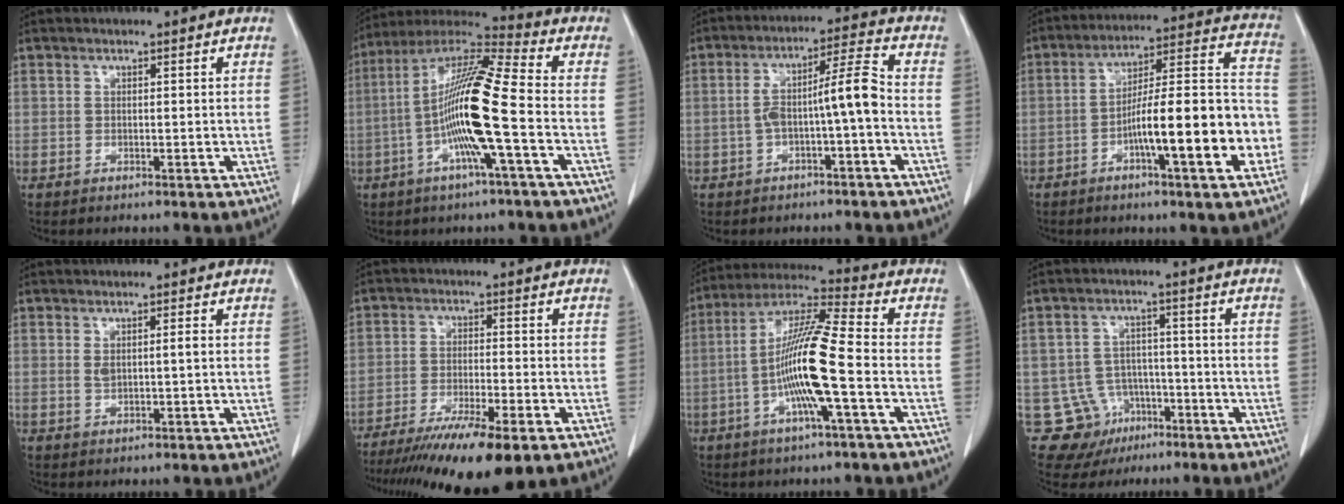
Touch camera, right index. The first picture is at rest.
{"total": 15.2, "force": [-3.1, -0.1, 14.8], "torque": [-0.285, 0.008, -0.069]}
{"total": 7.4, "force": [-1.4, 0.3, 7.3], "torque": [-0.126, 0.032, -0.019]}
{"total": 17.4, "force": [-5.6, 2.0, 16.4], "torque": [-0.230, 0.023, -0.080]}
{"total": 2.0, "force": [0.5, 0.4, 1.9], "torque": [-0.036, 0.007, 0.016]}
{"total": 14.6, "force": [-10.4, 1.6, 10.1], "torque": [-0.155, -0.035, -0.169]}
{"total": 13.3, "force": [-2.9, 0.2, 13.0], "torque": [-0.250, 0.006, -0.062]}
{"total": 9.4, "force": [-4.3, 8.3, 0.9], "torque": [-0.023, 0.020, -0.051]}